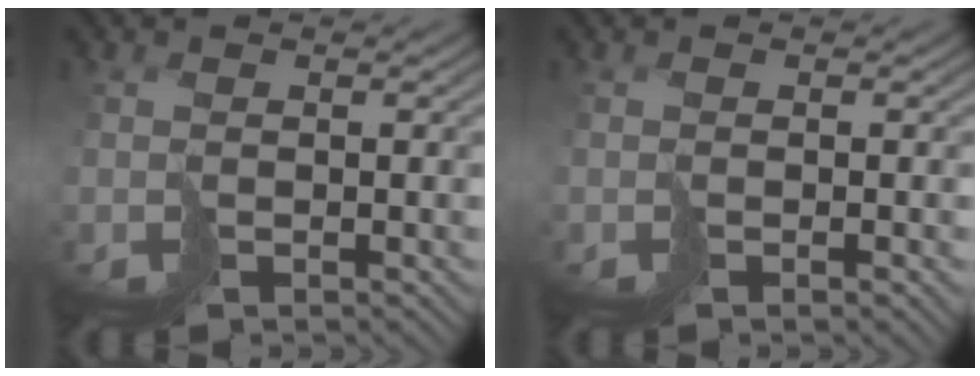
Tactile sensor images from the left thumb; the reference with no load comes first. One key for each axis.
{"total": 1.2, "fx": -0.4, "fy": 0.1, "fz": 1.2, "tx": -0.019, "ty": 0.000, "tz": -0.009}